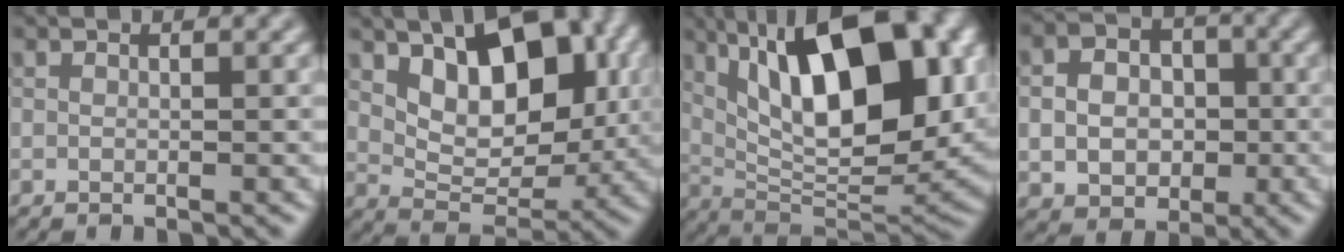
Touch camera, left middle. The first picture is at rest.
{"total": 8.7, "force": [2.6, 5.0, 6.6], "torque": [-0.112, -0.008, 0.049]}
{"total": 15.1, "force": [4.6, 6.1, 13.1], "torque": [-0.194, 0.006, 0.075]}
{"total": 5.3, "force": [-0.6, 4.3, 3.1], "torque": [-0.058, 0.000, -0.012]}